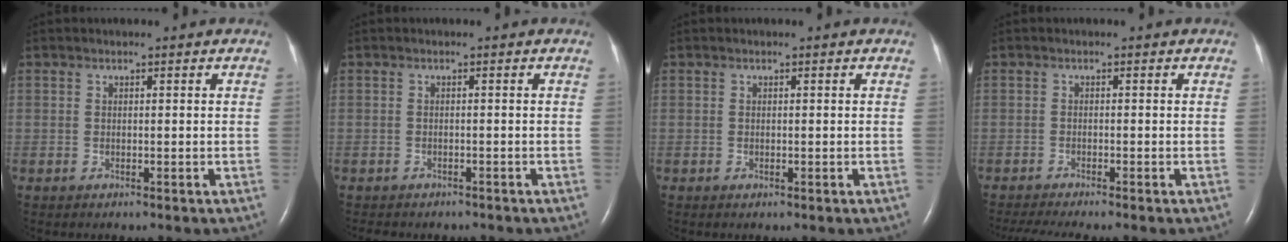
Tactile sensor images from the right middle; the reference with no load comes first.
{"total": 5.2, "force": [-4.5, 1.8, 1.9], "torque": [-0.028, -0.002, -0.052]}
{"total": 0.0}
{"total": 5.7, "force": [-4.9, -0.6, 2.8], "torque": [-0.039, -0.013, -0.079]}